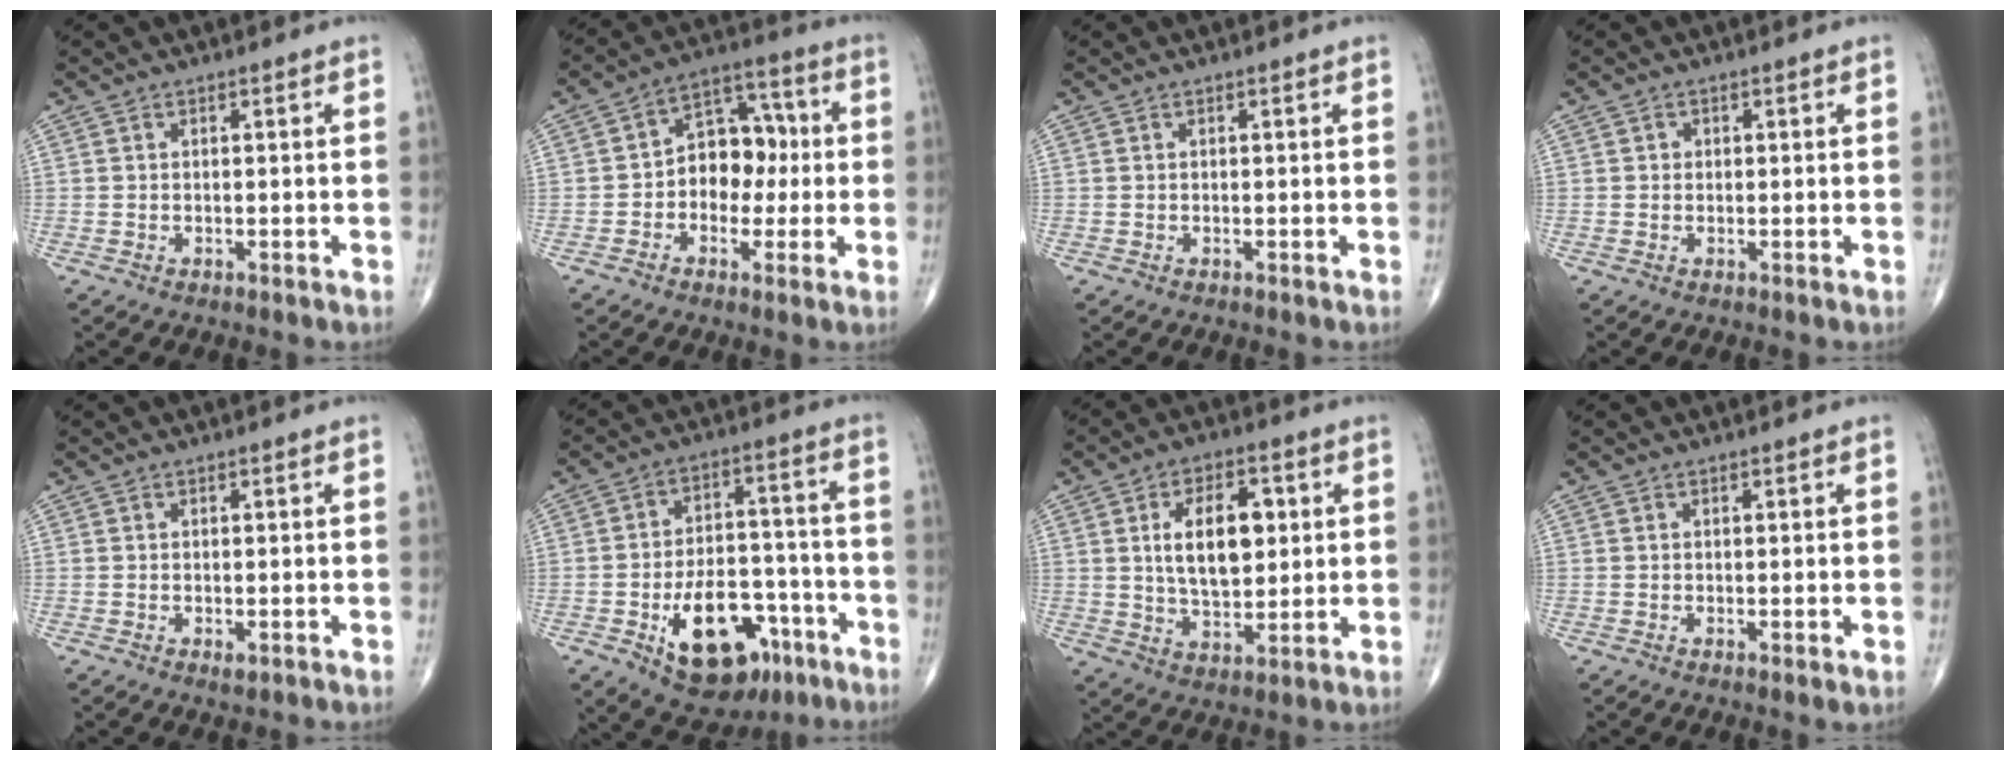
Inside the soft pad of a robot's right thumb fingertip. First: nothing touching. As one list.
[{"total": 10.7, "force": [-0.5, 7.8, 7.3], "torque": [-0.066, 0.039, -0.018]}, {"total": 0.0}, {"total": 0.9, "force": [0.1, 0.8, 0.2], "torque": [0.003, 0.002, 0.001]}, {"total": 1.0, "force": [-0.3, 0.5, 0.8], "torque": [-0.012, -0.004, -0.003]}, {"total": 18.4, "force": [-8.2, 10.6, 12.6], "torque": [-0.161, 0.049, -0.112]}, {"total": 12.8, "force": [2.5, 7.2, 10.3], "torque": [-0.144, -0.006, 0.046]}, {"total": 1.1, "force": [-0.1, 0.2, 1.1], "torque": [-0.021, -0.006, 0.000]}]